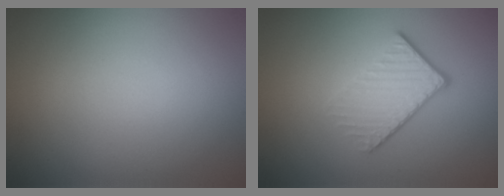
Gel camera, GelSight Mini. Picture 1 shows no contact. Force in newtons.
{"total": 3.8, "press": 2.8, "slide": 2.5}